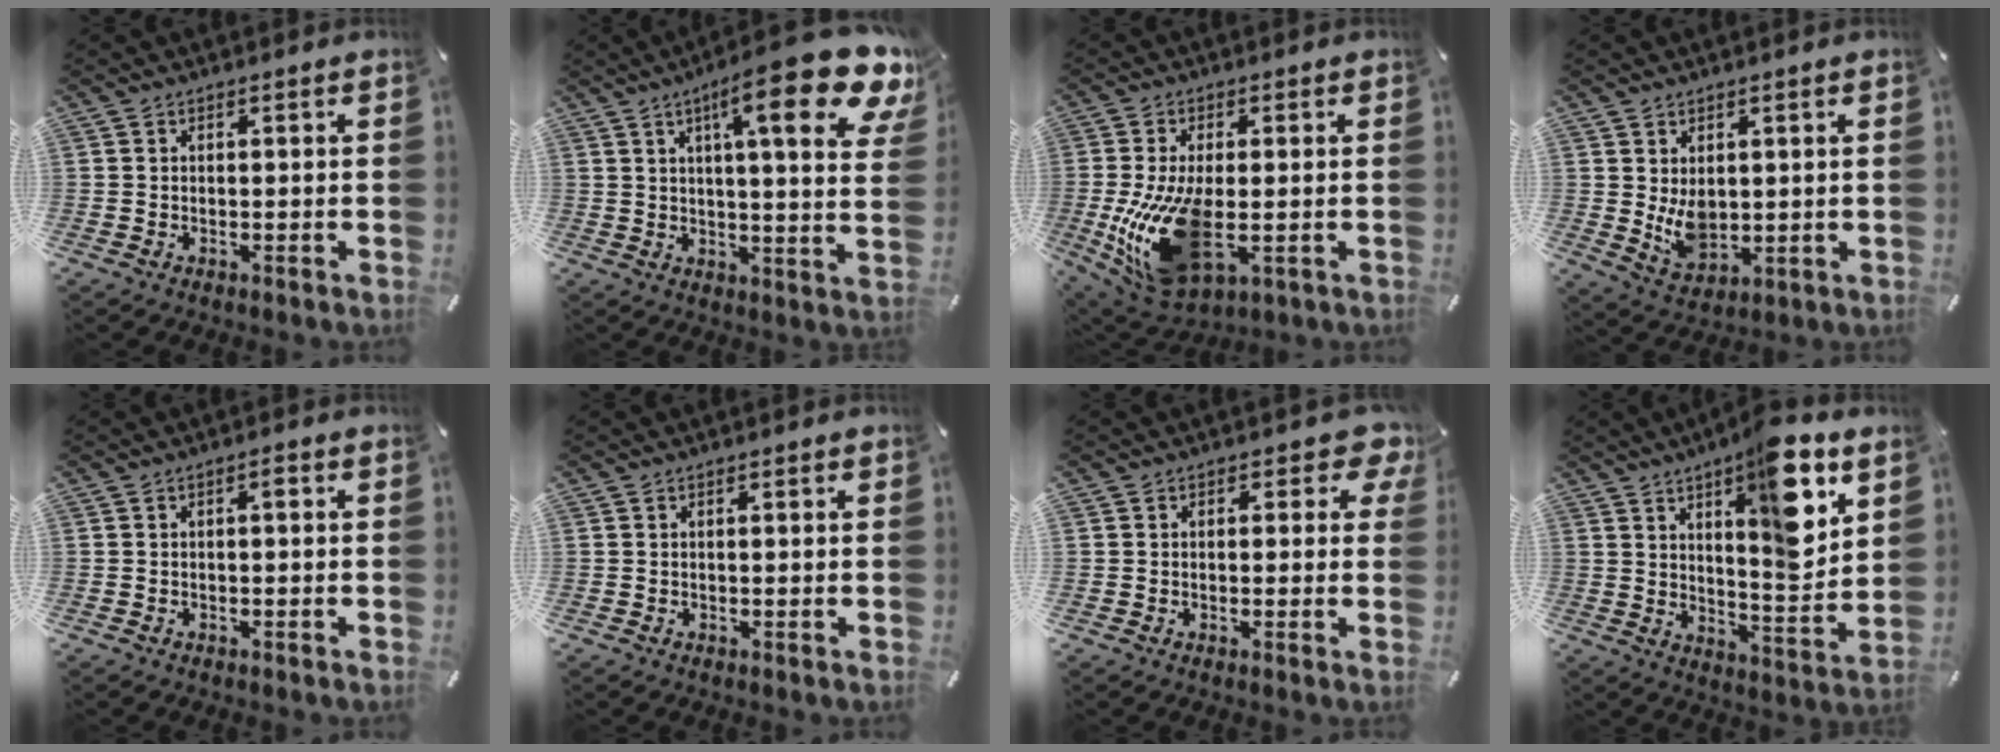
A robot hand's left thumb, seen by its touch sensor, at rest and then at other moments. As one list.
[{"total": 20.5, "force": [10.6, 4.2, 17.1], "torque": [-0.258, -0.058, 0.155]}, {"total": 18.2, "force": [-1.8, 9.6, 15.3], "torque": [-0.315, -0.028, -0.020]}, {"total": 6.7, "force": [1.6, 5.0, 4.2], "torque": [-0.077, -0.016, 0.030]}, {"total": 1.3, "force": [-0.1, 0.4, 1.2], "torque": [-0.025, 0.006, -0.004]}, {"total": 0.0}, {"total": 5.1, "force": [2.2, 3.3, 3.1], "torque": [-0.026, -0.009, 0.034]}, {"total": 16.5, "force": [9.1, 5.2, 12.7], "torque": [-0.162, -0.061, 0.138]}]